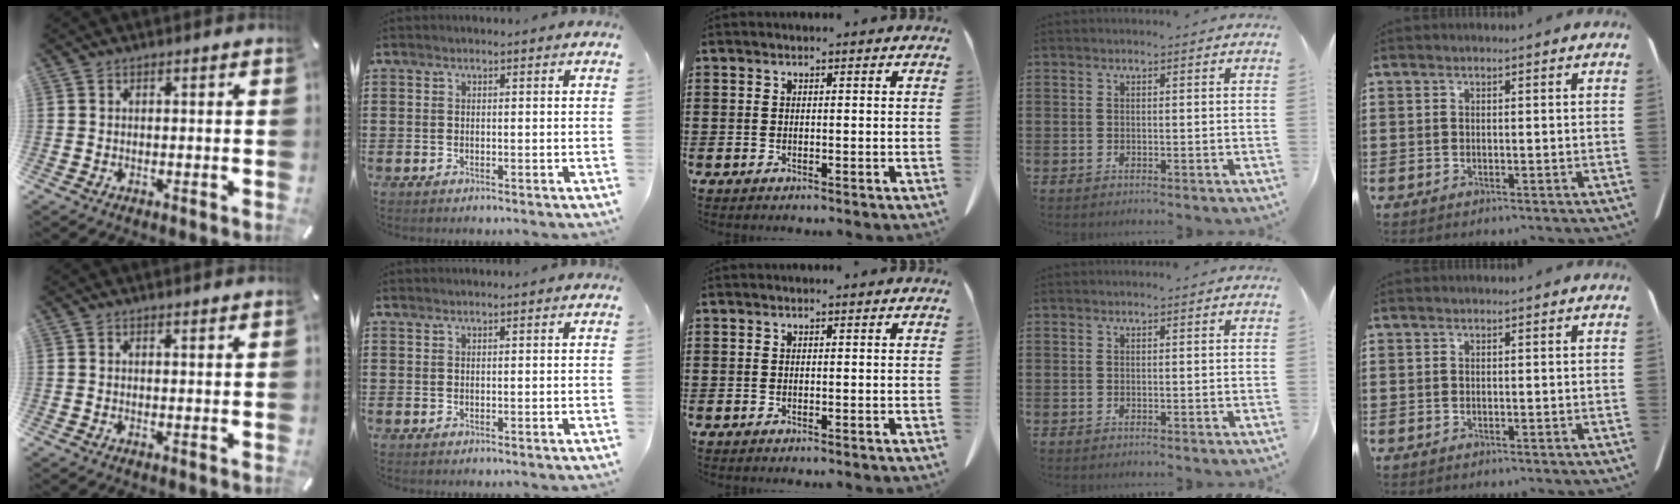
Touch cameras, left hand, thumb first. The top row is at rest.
{"thumb": {"total": 0.8, "force": [0.7, 0.0, 0.3], "torque": [-0.006, -0.003, 0.013]}, "index": {"total": 0.6, "force": [0.5, -0.1, 0.2], "torque": [-0.004, -0.002, 0.011]}}